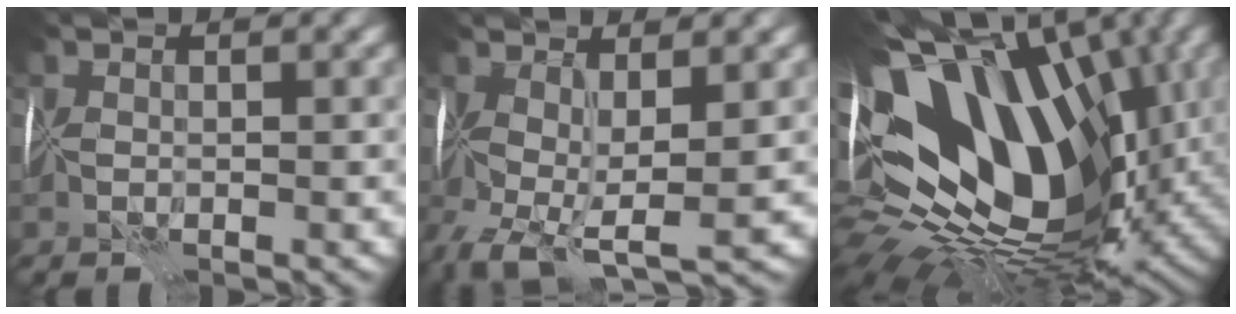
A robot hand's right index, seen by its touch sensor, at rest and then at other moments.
{"total": 5.2, "force": [-1.4, 2.0, 4.6], "torque": [-0.094, -0.015, -0.026]}
{"total": 17.0, "force": [1.7, 11.3, 12.6], "torque": [-0.205, -0.035, 0.062]}